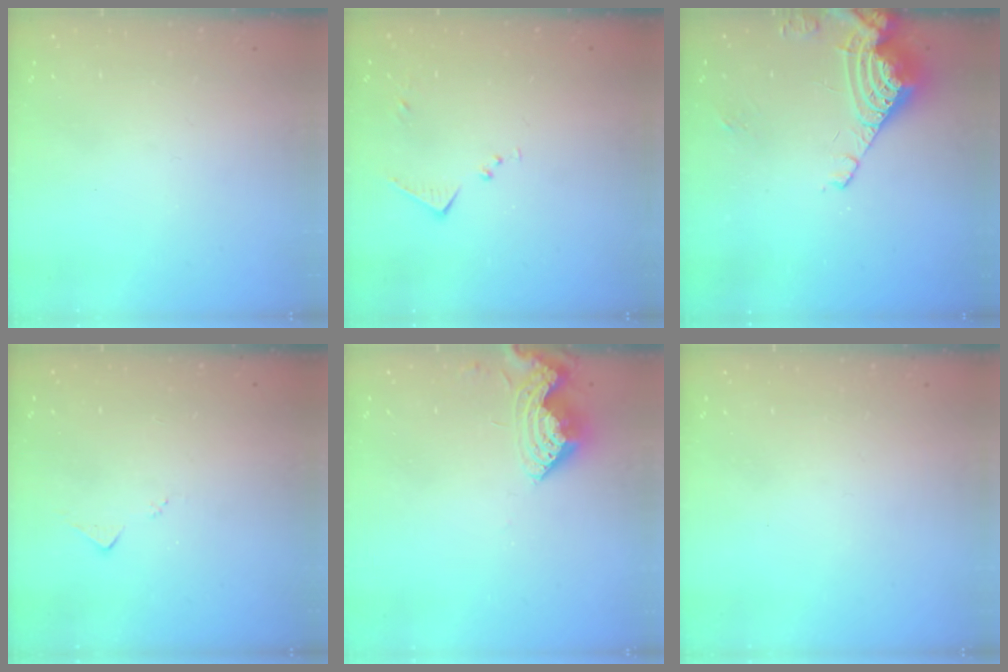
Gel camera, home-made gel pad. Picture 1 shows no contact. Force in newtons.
{"total": 6.2, "press": 6.1, "slide": 0.7}
{"total": 11.6, "press": 11.5, "slide": 1.3}
{"total": 5.5, "press": 5.5, "slide": 0.1}
{"total": 9.3, "press": 9.3, "slide": 0.3}
{"total": 0.0}